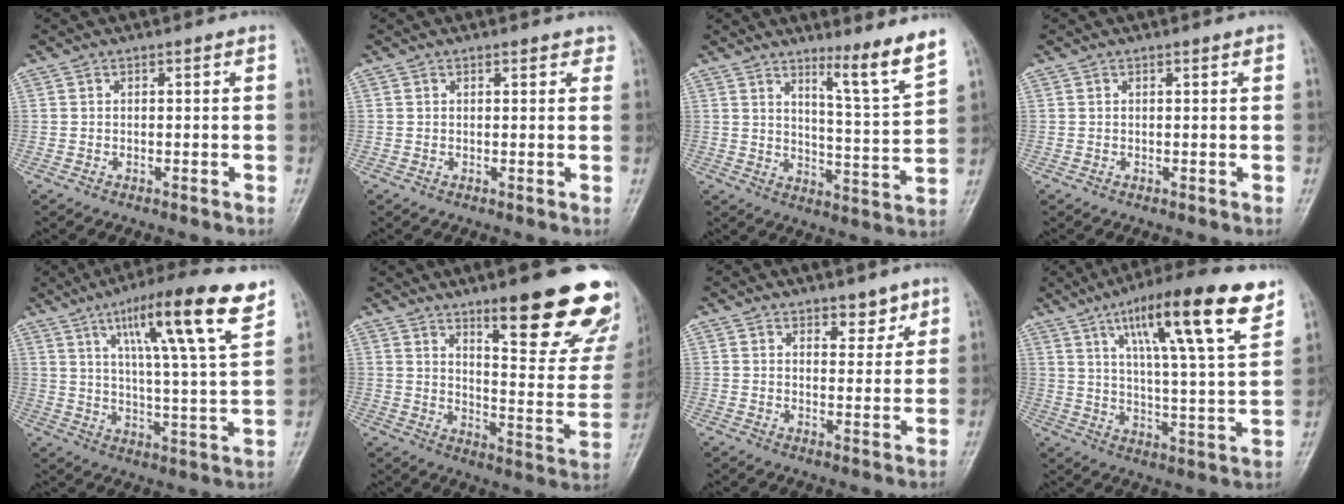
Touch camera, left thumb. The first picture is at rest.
{"total": 1.9, "force": [1.4, 0.9, 0.9], "torque": [0.005, -0.002, 0.010]}
{"total": 9.2, "force": [6.7, -0.7, 6.3], "torque": [-0.091, -0.066, 0.106]}
{"total": 0.8, "force": [0.4, 0.1, 0.6], "torque": [-0.009, 0.001, 0.004]}
{"total": 17.7, "force": [10.0, 1.9, 14.5], "torque": [-0.217, -0.040, 0.156]}
{"total": 23.6, "force": [14.7, 6.0, 17.4], "torque": [-0.187, -0.092, 0.211]}
{"total": 4.4, "force": [3.1, 2.3, 2.2], "torque": [-0.003, -0.021, 0.046]}
{"total": 20.1, "force": [11.3, 3.5, 16.2], "torque": [-0.233, -0.037, 0.178]}